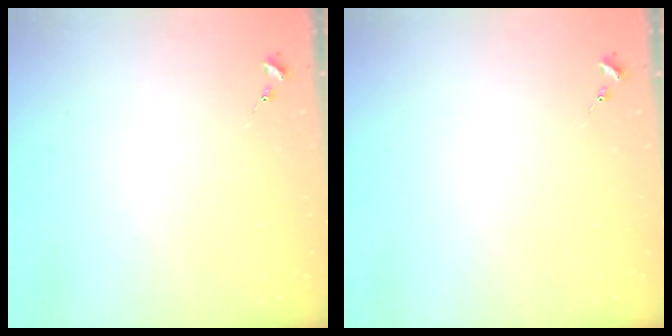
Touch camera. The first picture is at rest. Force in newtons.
{"total": 0.0}